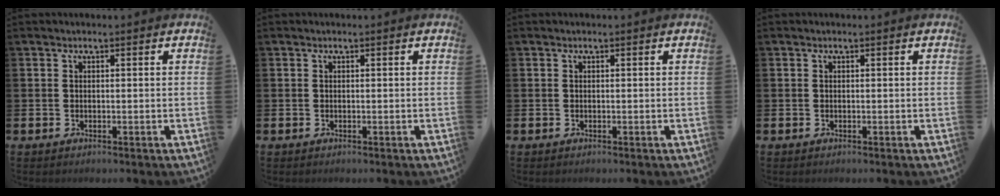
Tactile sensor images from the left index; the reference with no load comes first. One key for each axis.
{"total": 0.0}
{"total": 0.0}
{"total": 0.0}